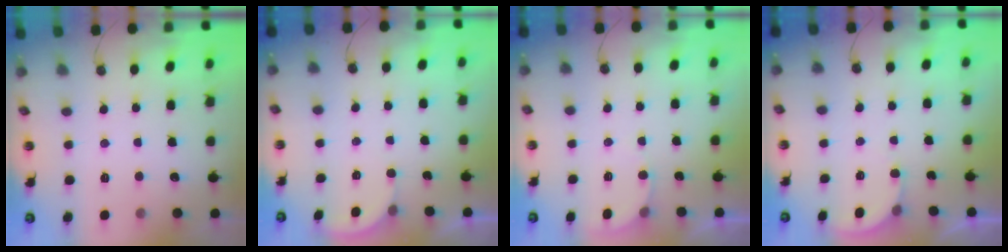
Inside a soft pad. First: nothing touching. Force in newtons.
{"total": 1.4, "press": 1.3, "slide": 0.5}
{"total": 3.5, "press": 3.5, "slide": 0.3}
{"total": 2.7, "press": 2.7, "slide": 0.2}